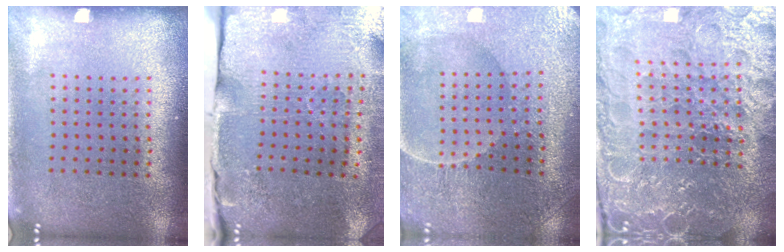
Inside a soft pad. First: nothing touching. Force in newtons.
{"total": 4.8, "press": 3.8, "slide": 2.8}
{"total": 1.5, "press": 1.5, "slide": 0.1}
{"total": 5.2, "press": 4.9, "slide": 1.7}